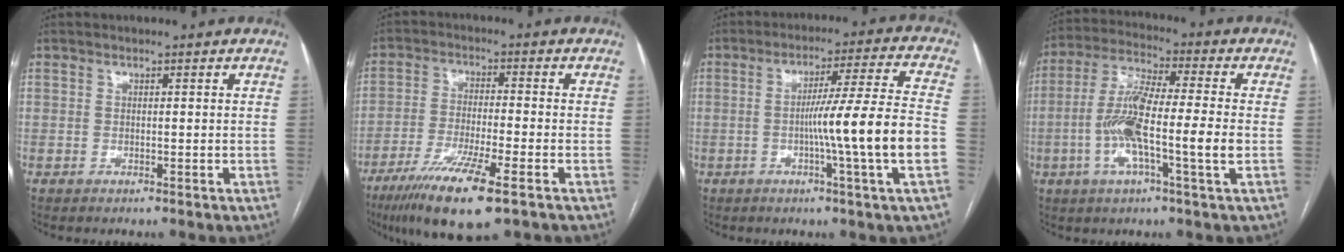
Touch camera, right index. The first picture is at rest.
{"total": 12.3, "force": [-7.2, 0.9, 10.0], "torque": [-0.184, -0.032, -0.123]}
{"total": 13.3, "force": [-2.9, -2.1, 12.8], "torque": [-0.203, 0.000, -0.048]}
{"total": 12.7, "force": [-2.3, 0.6, 12.5], "torque": [-0.247, 0.004, -0.050]}